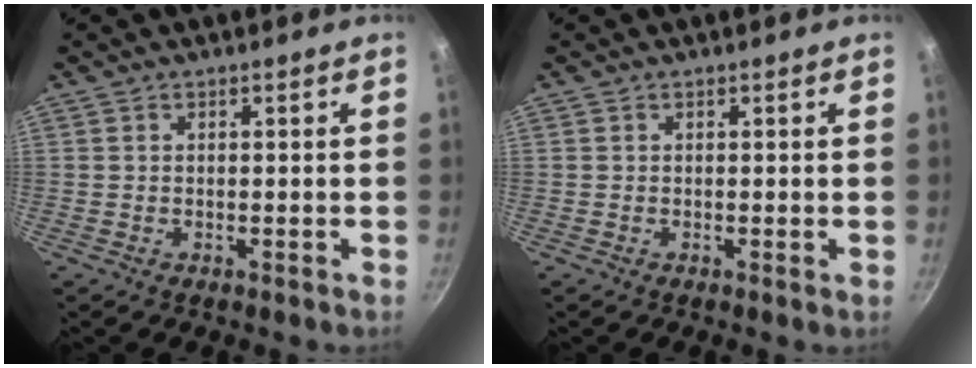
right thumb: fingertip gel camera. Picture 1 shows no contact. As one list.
[{"total": 0.0}]